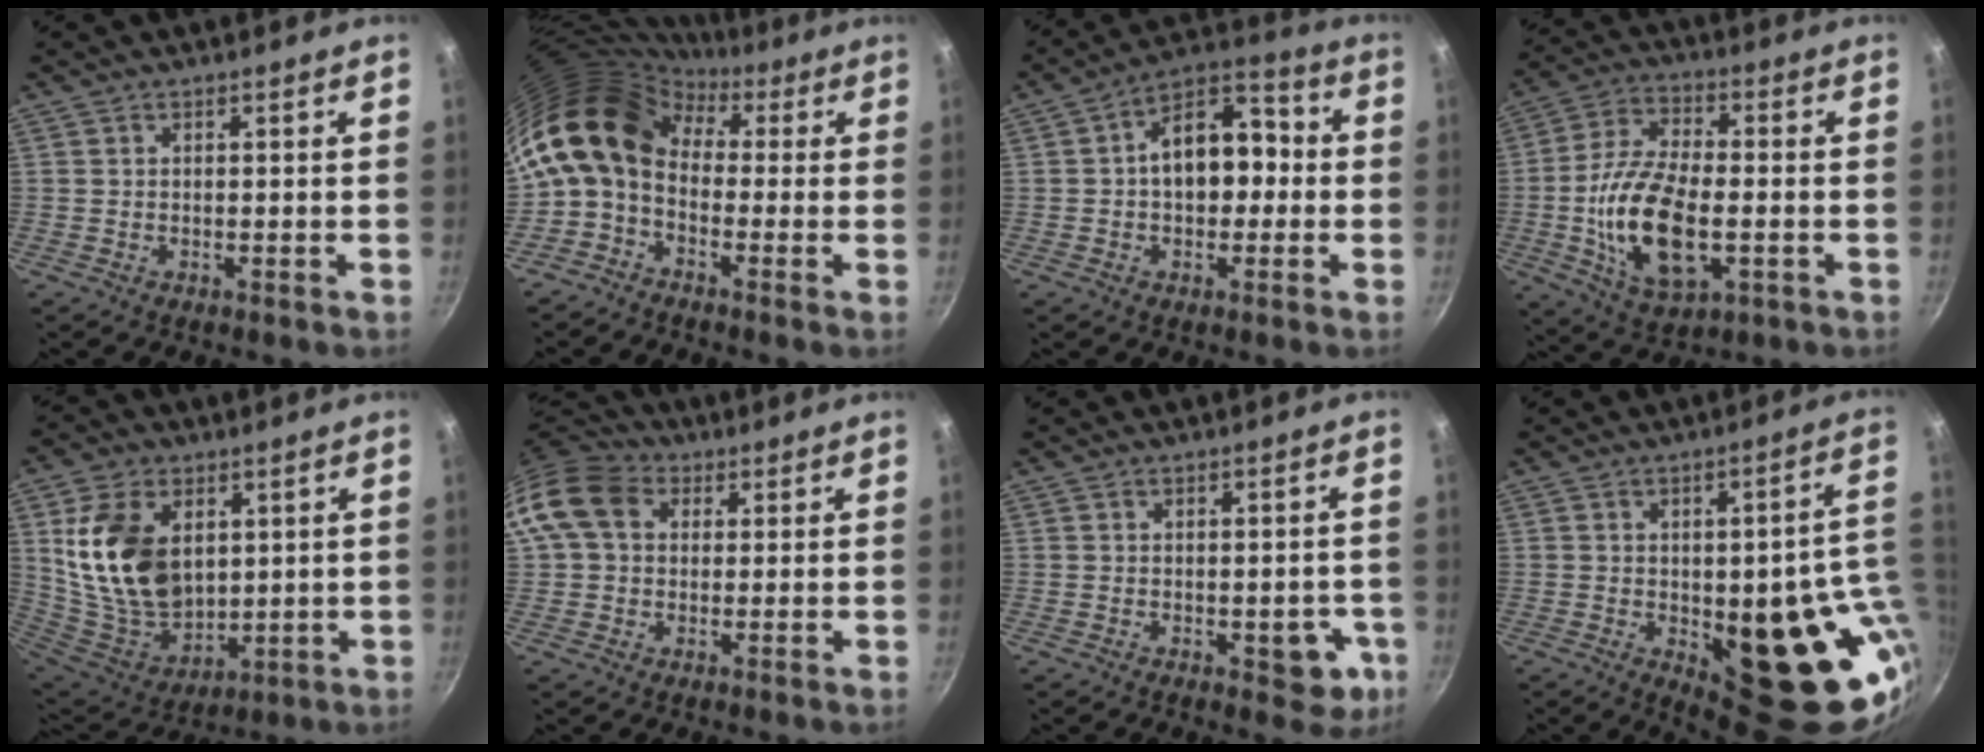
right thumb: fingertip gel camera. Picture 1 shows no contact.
{"total": 12.7, "force": [1.4, 9.0, 8.8], "torque": [-0.156, 0.025, -0.003]}
{"total": 13.2, "force": [0.0, 8.8, 9.8], "torque": [-0.100, 0.046, -0.013]}
{"total": 17.5, "force": [-3.0, 8.7, 14.9], "torque": [-0.280, 0.013, -0.055]}
{"total": 18.6, "force": [4.4, 12.5, 13.0], "torque": [-0.217, -0.035, 0.101]}
{"total": 11.3, "force": [2.7, 8.8, 6.6], "torque": [-0.108, 0.019, 0.032]}
{"total": 6.6, "force": [-1.9, 3.6, 5.2], "torque": [-0.030, 0.009, -0.020]}
{"total": 23.0, "force": [-3.1, 9.9, 20.5], "torque": [-0.185, -0.007, -0.022]}